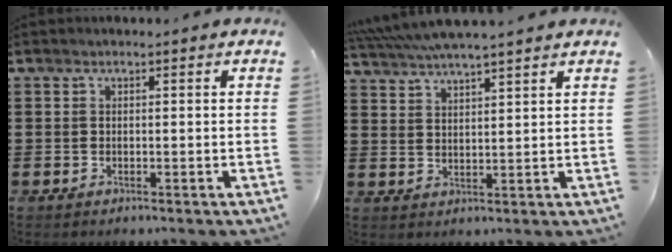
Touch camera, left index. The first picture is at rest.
{"total": 4.3, "force": [4.1, -0.3, 1.4], "torque": [-0.041, -0.015, 0.072]}